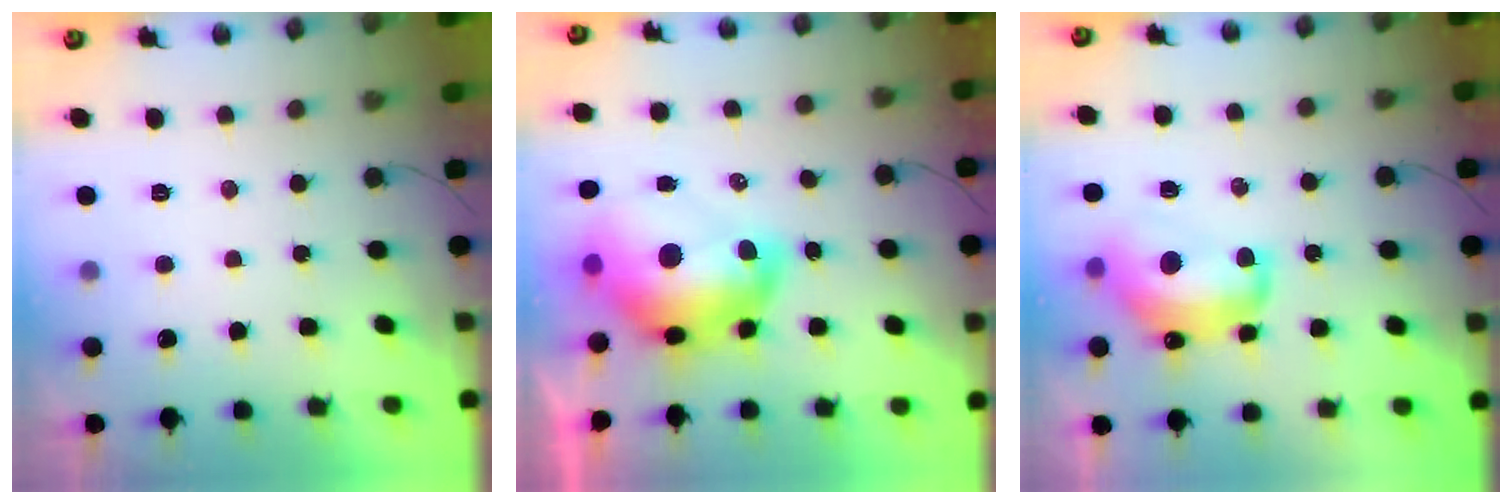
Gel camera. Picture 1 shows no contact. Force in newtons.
{"total": 18.0, "press": 18.0, "slide": 1.5}
{"total": 13.5, "press": 13.5, "slide": 0.8}